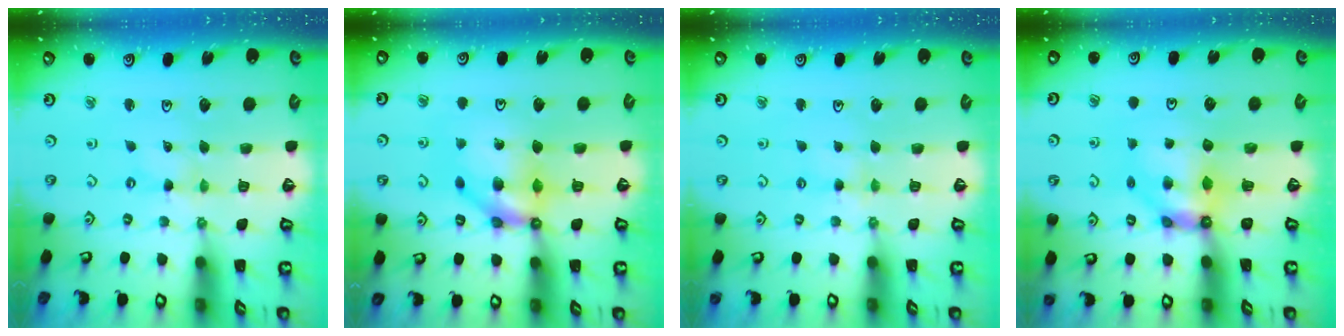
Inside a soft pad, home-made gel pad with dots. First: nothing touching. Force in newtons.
{"total": 10.3, "press": 10.3, "slide": 0.5}
{"total": 3.0, "press": 2.9, "slide": 0.4}
{"total": 7.7, "press": 7.6, "slide": 0.3}